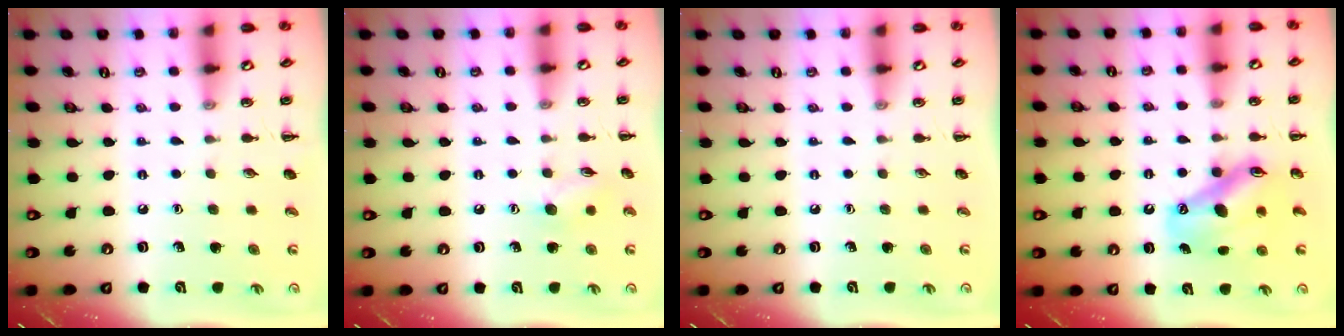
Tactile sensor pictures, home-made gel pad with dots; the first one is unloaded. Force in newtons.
{"total": 7.1, "press": 7.0, "slide": 1.1}
{"total": 0.0}
{"total": 11.7, "press": 11.2, "slide": 3.4}